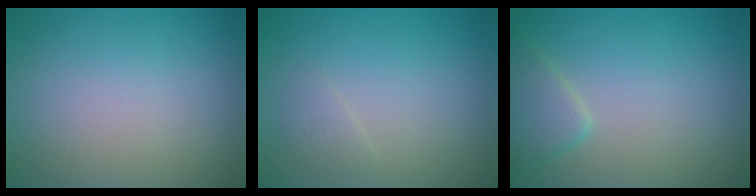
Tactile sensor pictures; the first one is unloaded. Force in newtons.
{"total": 0.9, "press": 0.9, "slide": 0.0}
{"total": 2.3, "press": 2.3, "slide": 0.1}